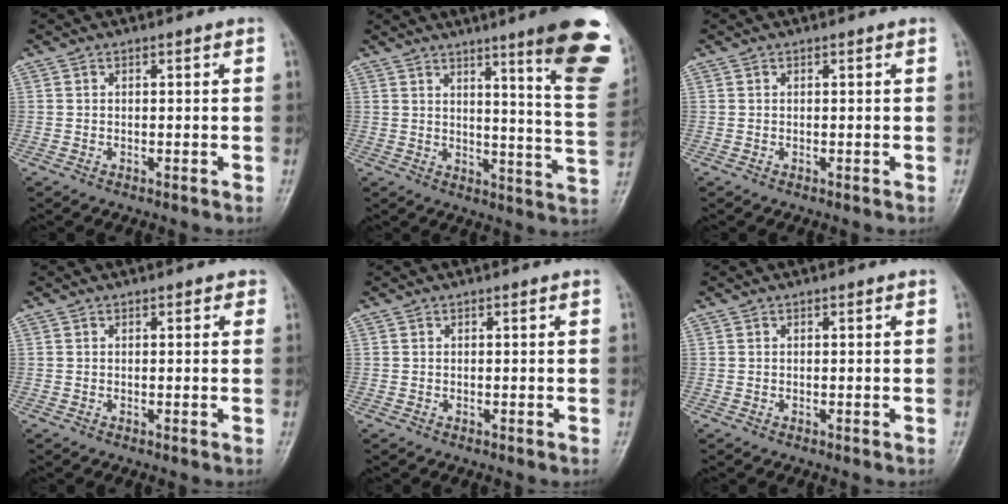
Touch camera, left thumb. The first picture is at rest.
{"total": 18.5, "force": [10.4, 2.0, 15.1], "torque": [-0.160, -0.060, 0.127]}
{"total": 0.0}
{"total": 1.1, "force": [0.5, 0.7, 0.6], "torque": [0.006, 0.001, 0.000]}
{"total": 0.0}
{"total": 0.0}